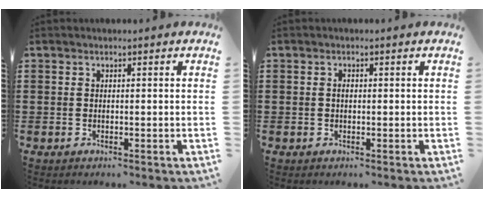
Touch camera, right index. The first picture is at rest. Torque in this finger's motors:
{"motor_torque": [0.29, 0.27, 0.15, 0.03]}